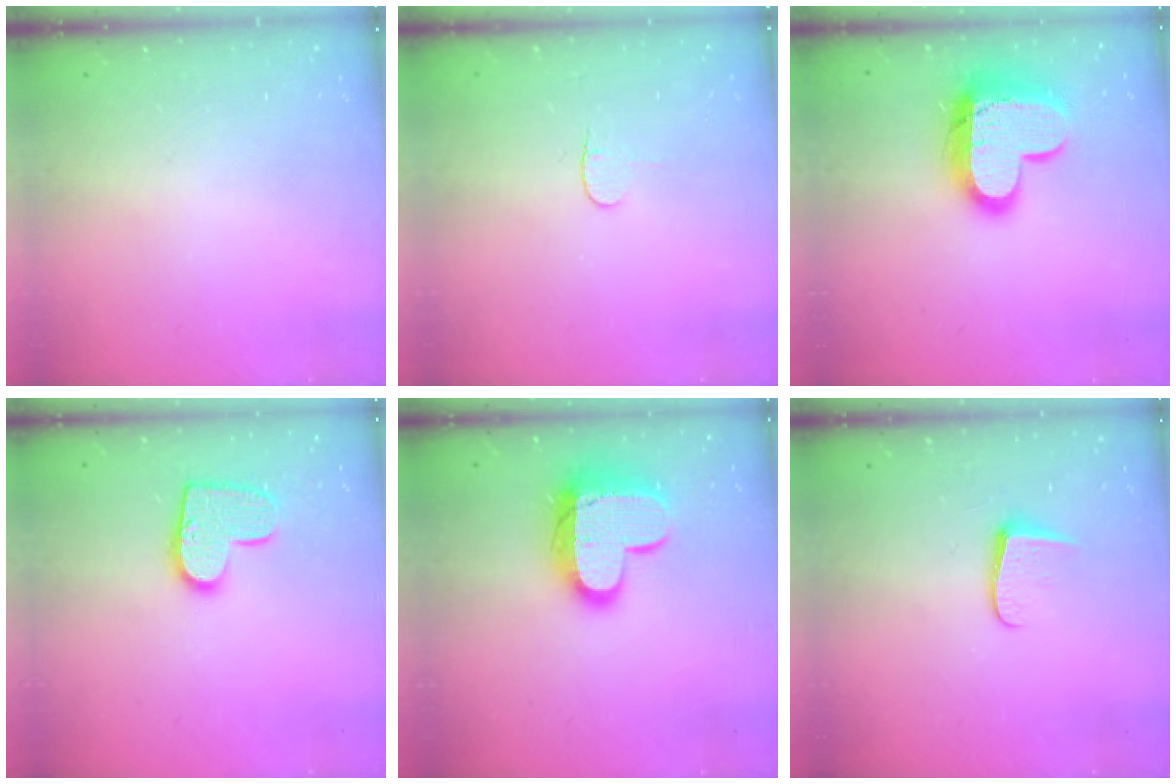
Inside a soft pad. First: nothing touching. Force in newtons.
{"total": 3.3, "press": 3.3, "slide": 0.4}
{"total": 16.4, "press": 16.3, "slide": 1.5}
{"total": 12.0, "press": 11.9, "slide": 0.7}
{"total": 16.7, "press": 16.6, "slide": 1.3}
{"total": 6.0, "press": 6.0, "slide": 0.8}